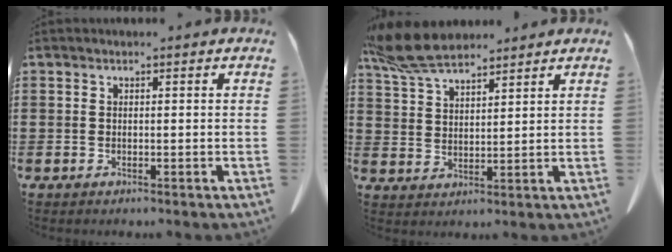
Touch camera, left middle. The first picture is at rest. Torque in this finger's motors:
{"motor_torque": [0.42, -0.02, 0.43, 0.15]}